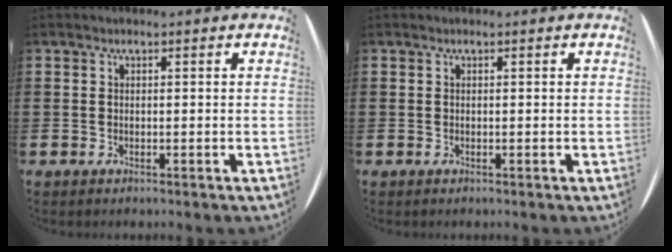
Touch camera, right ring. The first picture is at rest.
{"total": 0.0}